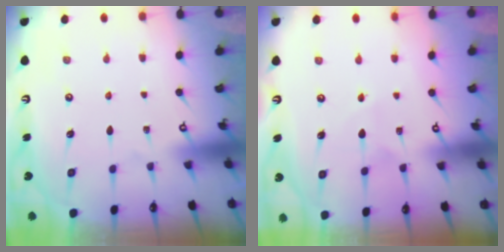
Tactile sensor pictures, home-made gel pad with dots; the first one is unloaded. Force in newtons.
{"total": 5.8, "press": 5.8, "slide": 0.6}